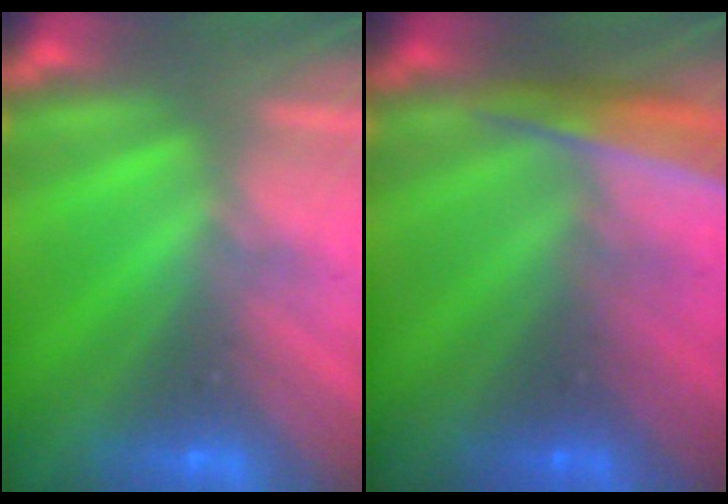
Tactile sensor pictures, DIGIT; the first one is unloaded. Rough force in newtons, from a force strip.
{"total": 3.1}